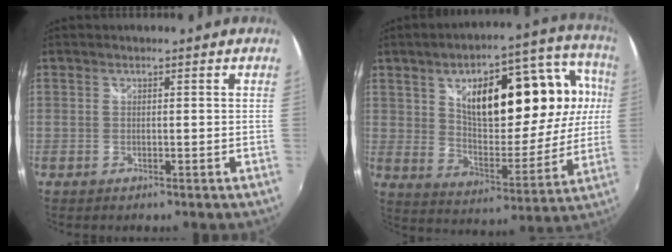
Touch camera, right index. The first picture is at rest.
{"total": 22.6, "force": [6.3, 9.8, 19.3], "torque": [-0.292, 0.033, 0.119]}